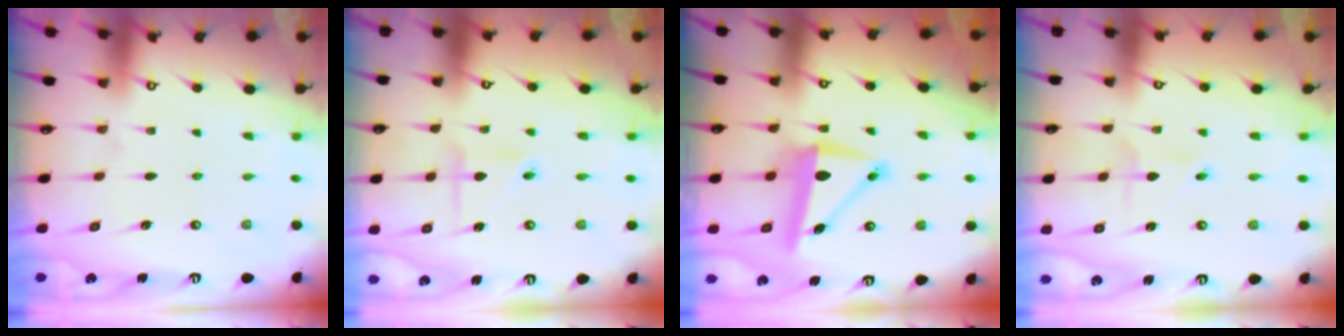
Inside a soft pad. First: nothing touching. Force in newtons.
{"total": 3.3, "press": 3.0, "slide": 1.4}
{"total": 8.2, "press": 8.1, "slide": 1.0}
{"total": 2.0, "press": 2.0, "slide": 0.3}